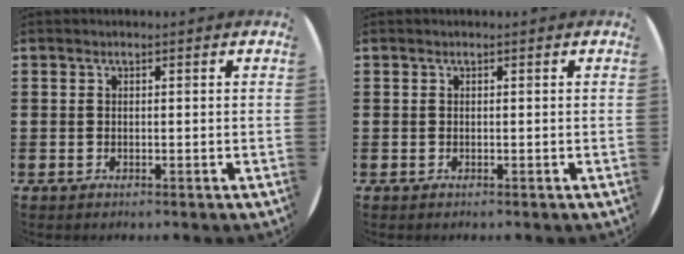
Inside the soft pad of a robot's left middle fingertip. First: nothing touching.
{"total": 0.0}